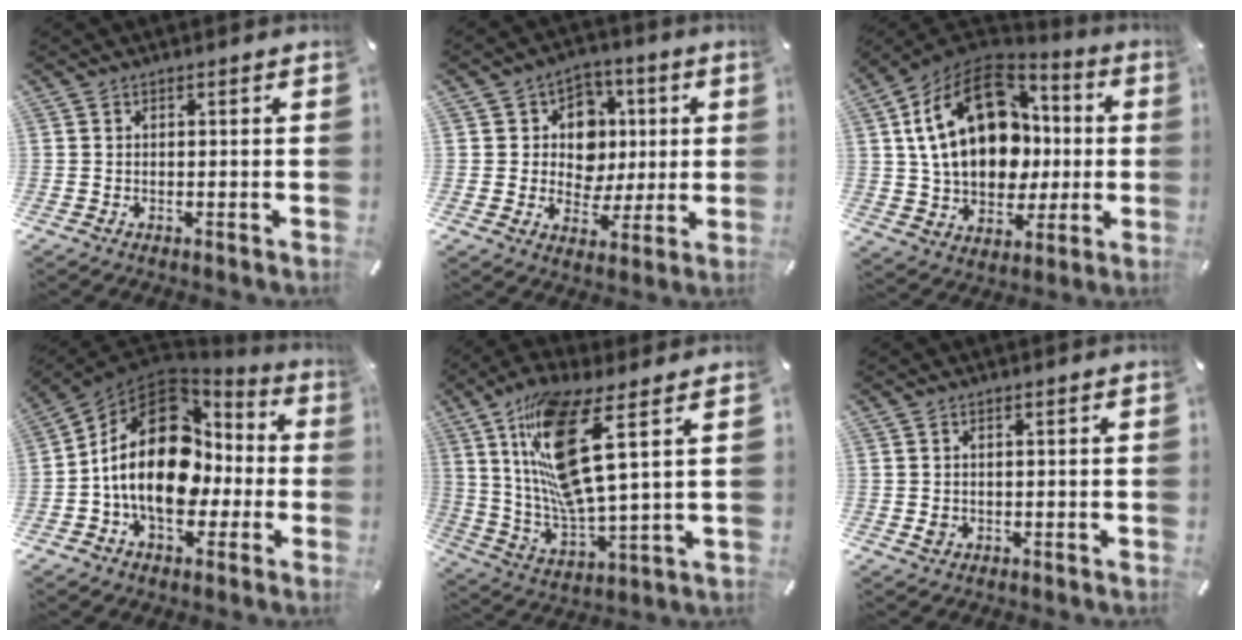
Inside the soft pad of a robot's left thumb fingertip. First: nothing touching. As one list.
[{"total": 11.0, "force": [1.3, 10.1, 4.2], "torque": [-0.053, -0.005, 0.028]}, {"total": 22.7, "force": [3.9, 16.5, 15.0], "torque": [-0.274, 0.005, 0.073]}, {"total": 20.7, "force": [-0.3, 14.9, 14.3], "torque": [-0.257, 0.005, 0.000]}, {"total": 18.7, "force": [8.0, 4.4, 16.4], "torque": [-0.342, -0.034, 0.118]}, {"total": 1.3, "force": [-0.1, 1.0, 0.8], "torque": [-0.017, 0.002, -0.003]}]